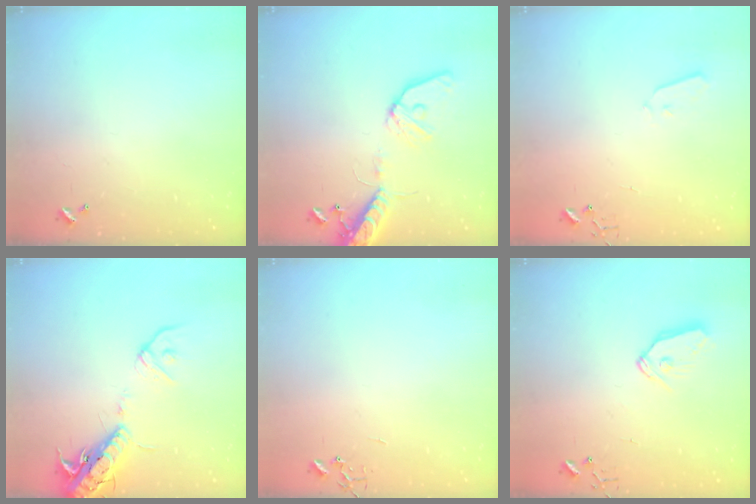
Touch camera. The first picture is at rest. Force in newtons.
{"total": 14.1, "press": 13.8, "slide": 3.0}
{"total": 3.6, "press": 3.6, "slide": 0.6}
{"total": 16.3, "press": 16.0, "slide": 3.3}
{"total": 0.0}
{"total": 8.9, "press": 8.8, "slide": 0.6}